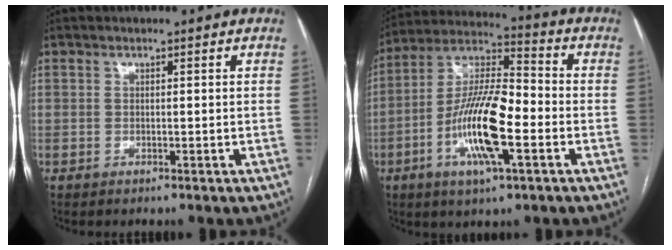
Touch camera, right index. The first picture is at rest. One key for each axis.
{"total": 14.9, "fx": -4.4, "fy": 3.3, "fz": 13.9, "tx": -0.274, "ty": 0.002, "tz": -0.081}